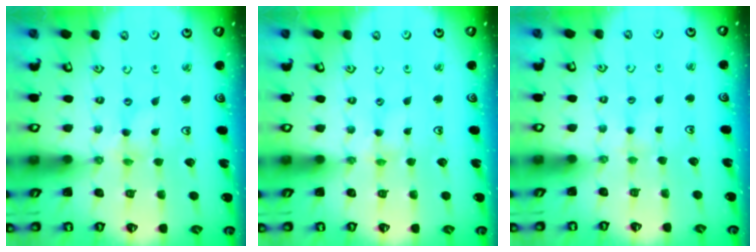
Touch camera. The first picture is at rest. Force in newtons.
{"total": 2.1, "press": 2.1, "slide": 0.4}
{"total": 3.2, "press": 3.2, "slide": 0.5}